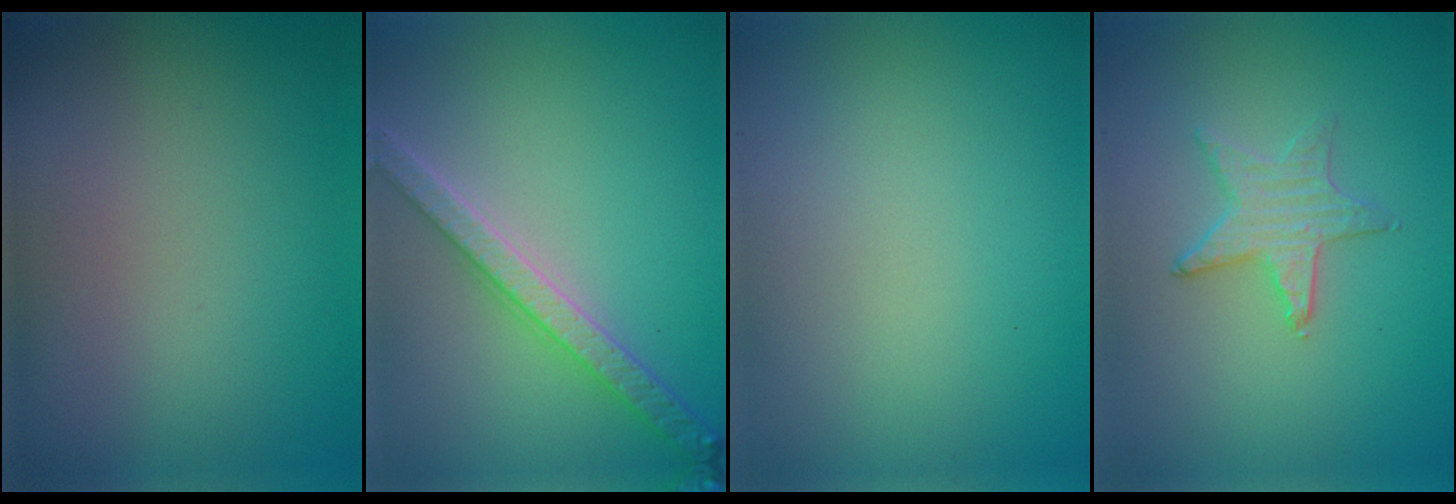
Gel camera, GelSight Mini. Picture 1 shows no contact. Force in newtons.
{"total": 4.2, "press": 3.6, "slide": 2.2}
{"total": 0.0}
{"total": 1.6, "press": 1.6, "slide": 0.2}